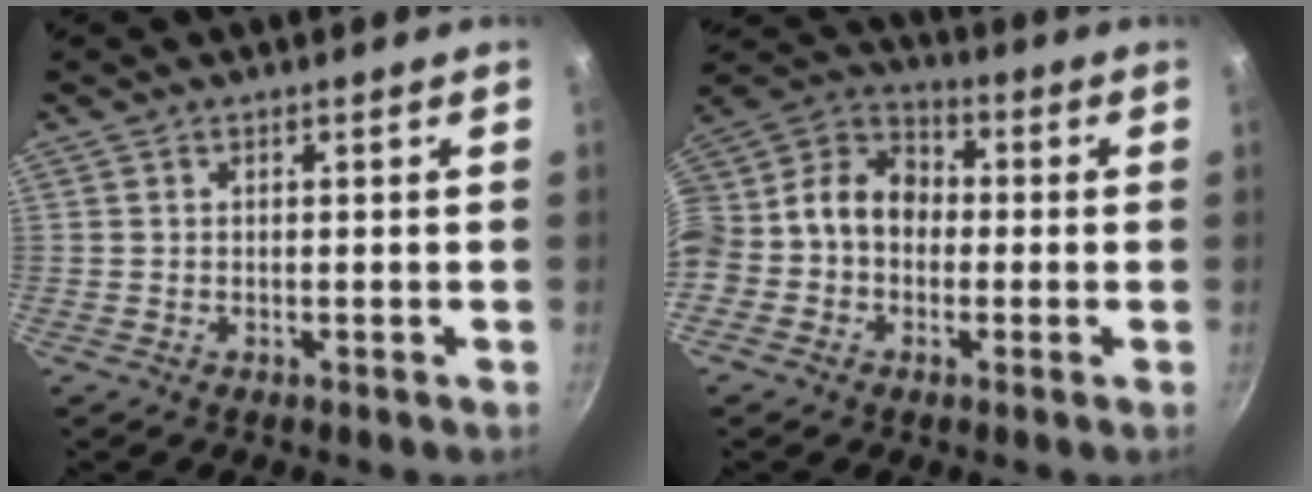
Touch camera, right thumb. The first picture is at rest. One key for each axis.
{"total": 14.9, "fx": -0.8, "fy": 12.5, "fz": 8.0, "tx": -0.126, "ty": 0.050, "tz": -0.038}